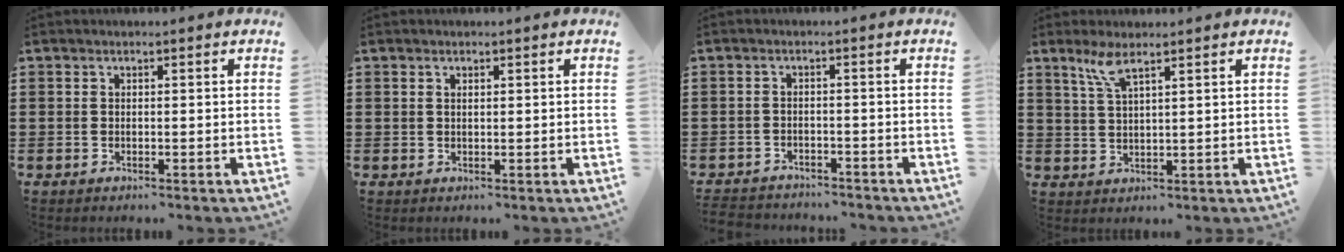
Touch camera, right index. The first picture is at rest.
{"total": 0.6, "force": [0.3, 0.3, 0.5], "torque": [-0.010, 0.002, 0.006]}
{"total": 2.2, "force": [-2.2, 0.3, -0.2], "torque": [-0.005, 0.000, -0.049]}
{"total": 4.1, "force": [2.7, 0.7, 3.0], "torque": [-0.067, 0.003, 0.048]}